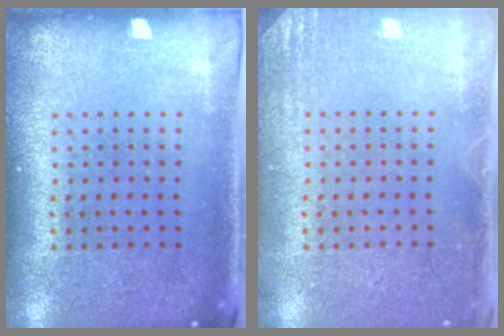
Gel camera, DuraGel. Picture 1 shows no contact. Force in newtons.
{"total": 1.8, "press": 1.8, "slide": 0.2}